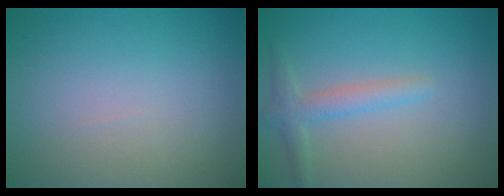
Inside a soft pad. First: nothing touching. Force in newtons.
{"total": 2.3, "press": 2.3, "slide": 0.1}